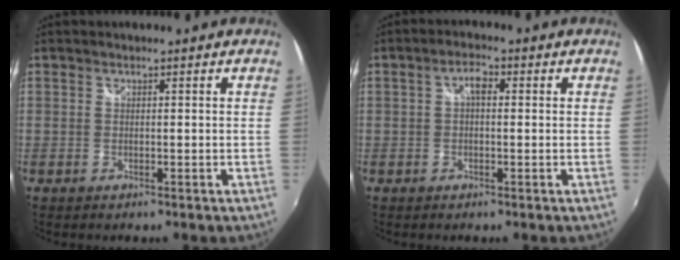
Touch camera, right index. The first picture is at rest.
{"total": 2.8, "force": [0.3, 1.4, 2.4], "torque": [-0.043, 0.010, 0.002]}